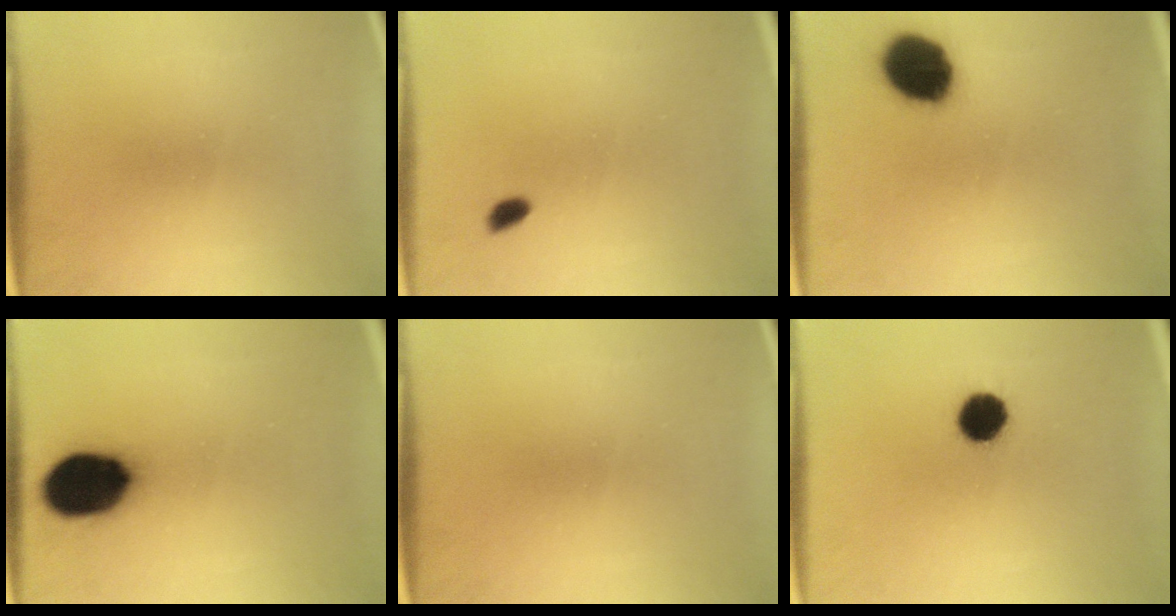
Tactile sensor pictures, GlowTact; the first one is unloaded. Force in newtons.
{"total": 1.4}
{"total": 11.9}
{"total": 16.0}
{"total": 0.0}
{"total": 8.4}